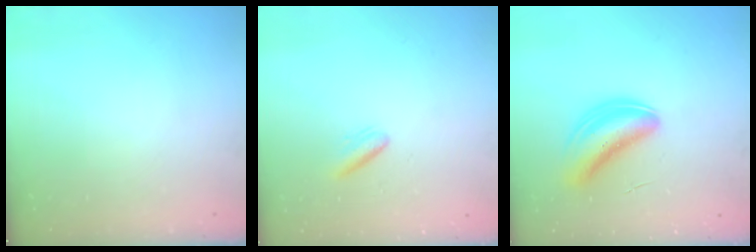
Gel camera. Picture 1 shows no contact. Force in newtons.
{"total": 3.0, "press": 2.8, "slide": 1.0}
{"total": 6.4, "press": 6.1, "slide": 2.0}